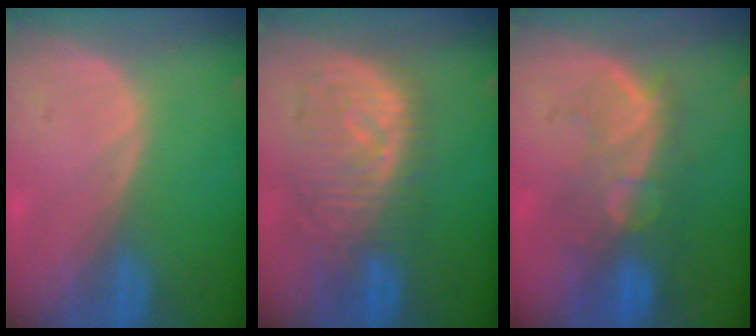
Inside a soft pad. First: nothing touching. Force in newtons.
{"total": 9.8, "press": 9.0, "slide": 3.8}
{"total": 9.9, "press": 8.6, "slide": 4.9}